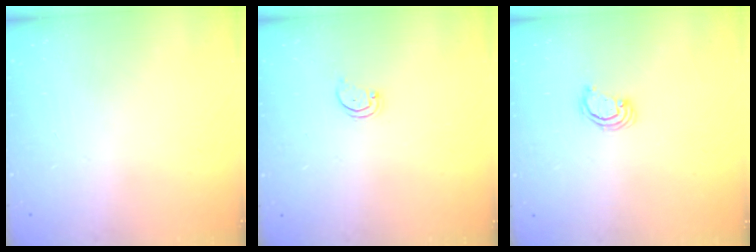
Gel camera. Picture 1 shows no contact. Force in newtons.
{"total": 1.8, "press": 1.7, "slide": 0.2}
{"total": 2.3, "press": 2.3, "slide": 0.2}